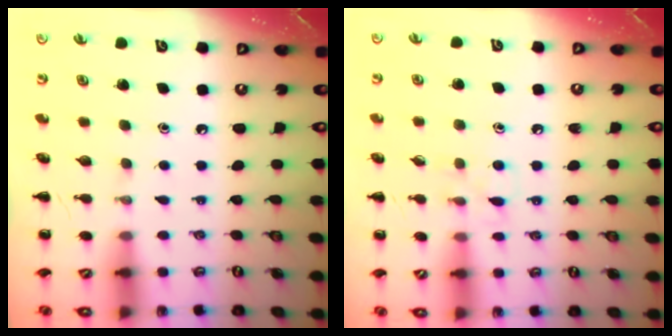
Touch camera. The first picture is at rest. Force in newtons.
{"total": 5.2, "press": 4.9, "slide": 1.8}